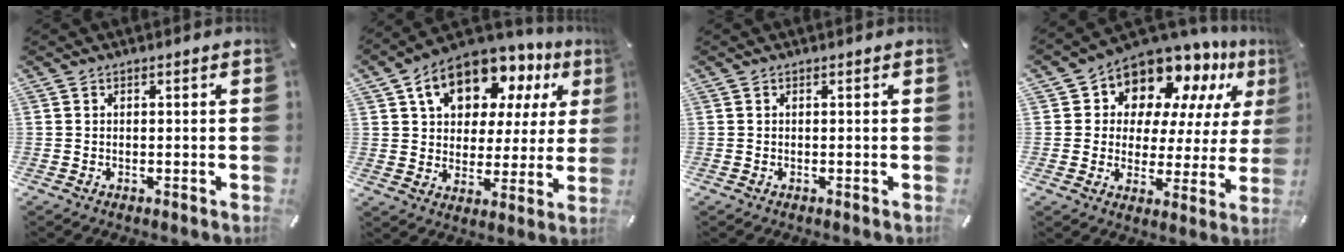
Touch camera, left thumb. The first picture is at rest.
{"total": 14.3, "force": [8.4, 9.5, 6.5], "torque": [-0.119, -0.045, 0.154]}
{"total": 0.0}
{"total": 12.2, "force": [10.3, 6.2, 2.2], "torque": [-0.052, -0.096, 0.184]}